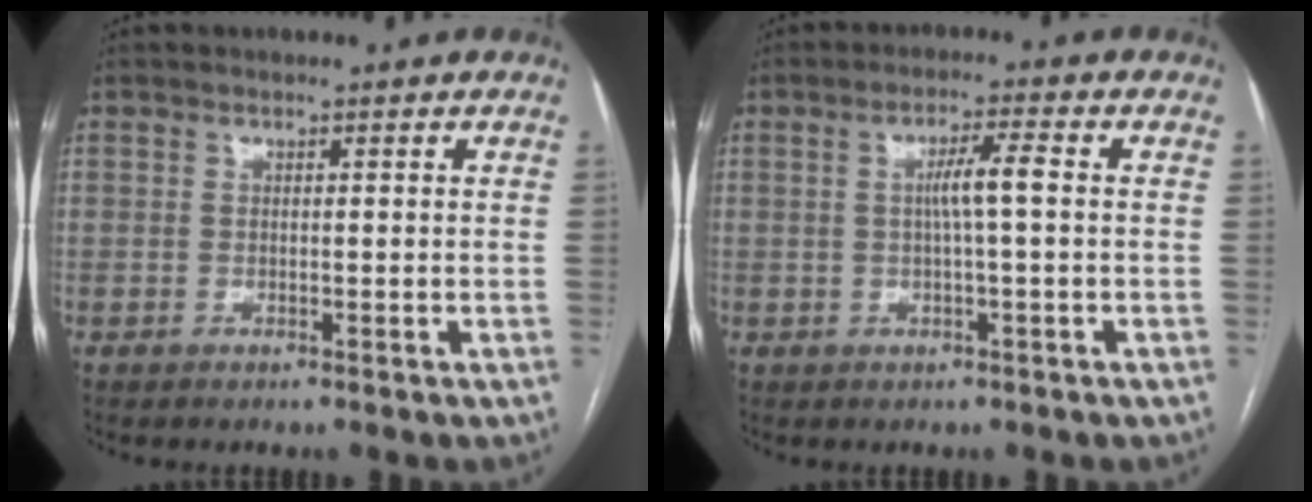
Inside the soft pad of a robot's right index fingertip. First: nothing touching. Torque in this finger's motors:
{"motor_torque": [0.78, 0.02, 0.37, 0.10]}